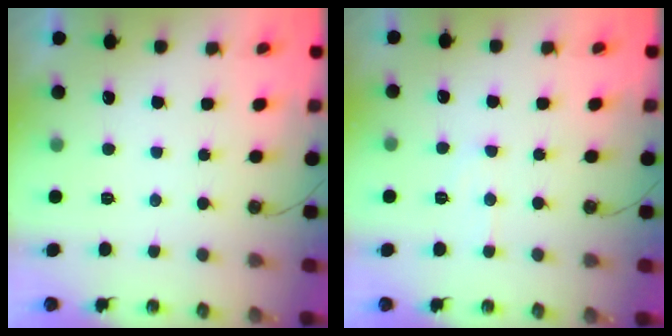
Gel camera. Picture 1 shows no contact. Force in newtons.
{"total": 5.9, "press": 5.9, "slide": 0.3}